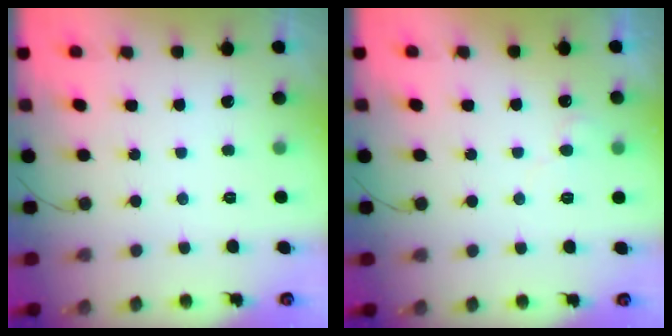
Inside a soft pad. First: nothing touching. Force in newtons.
{"total": 4.4, "press": 4.4, "slide": 0.4}